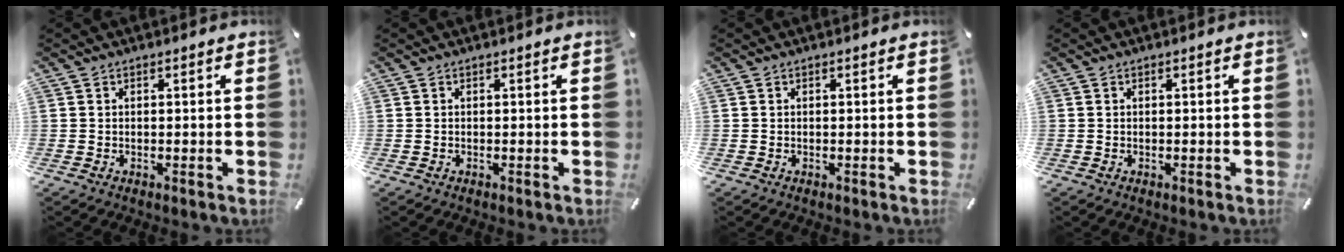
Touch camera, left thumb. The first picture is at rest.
{"total": 0.0}
{"total": 0.0}
{"total": 0.0}